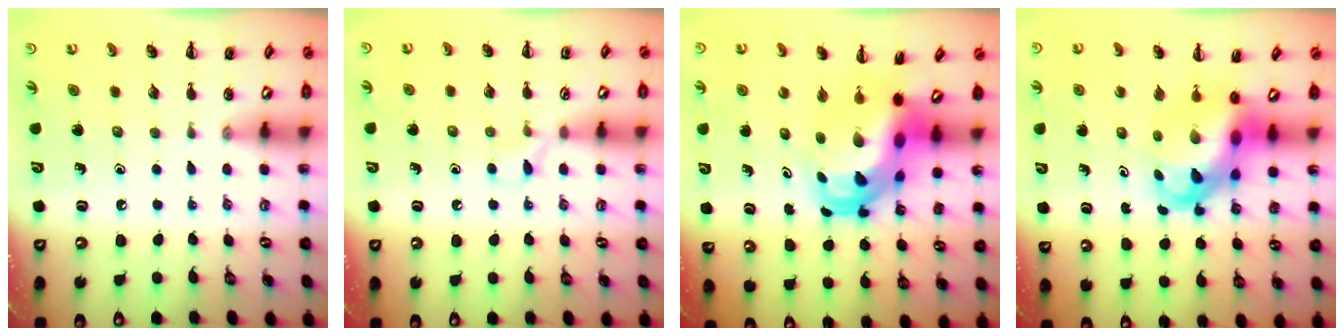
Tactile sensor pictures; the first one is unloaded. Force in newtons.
{"total": 5.6, "press": 5.3, "slide": 1.8}
{"total": 9.0, "press": 8.6, "slide": 2.5}
{"total": 7.3, "press": 7.0, "slide": 2.1}